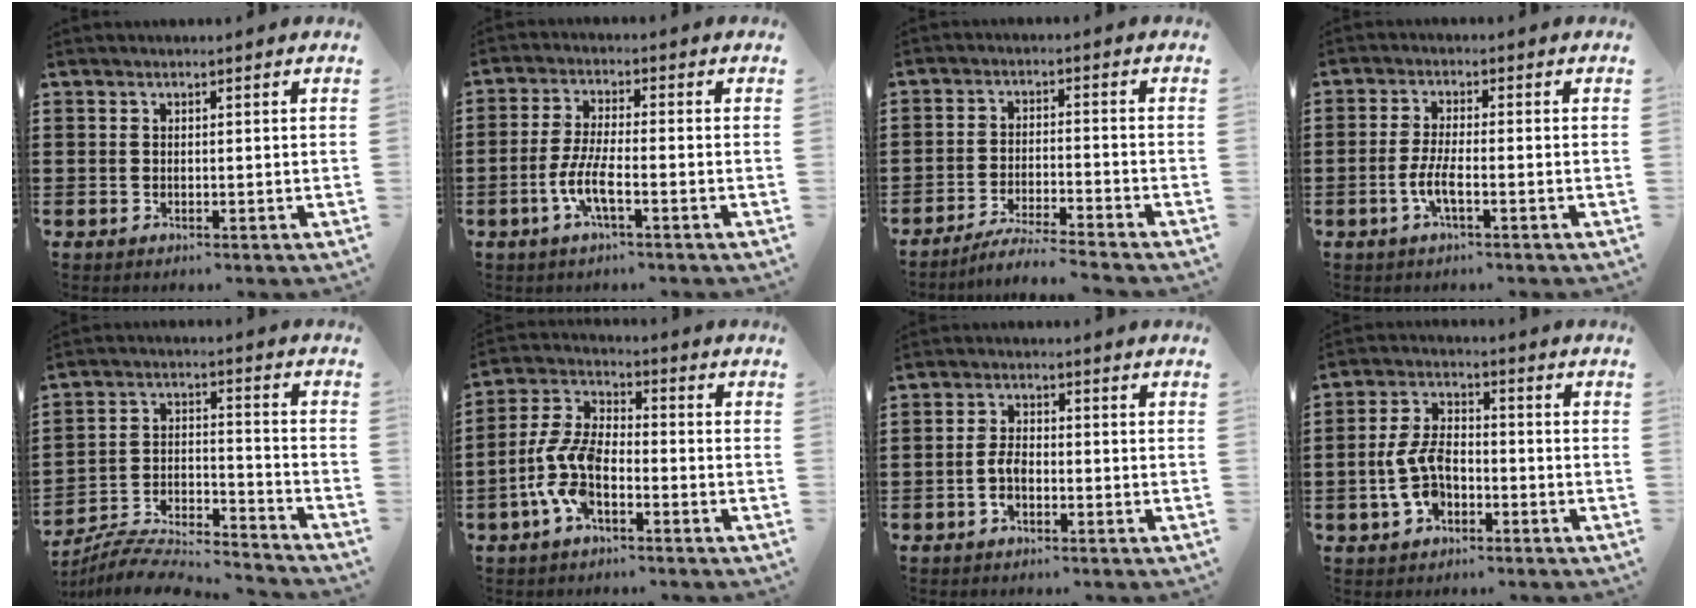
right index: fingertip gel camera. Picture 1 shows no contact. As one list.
[{"total": 5.7, "force": [-2.5, 0.8, 5.0], "torque": [-0.120, -0.018, -0.053]}, {"total": 4.4, "force": [-4.2, -0.4, 1.1], "torque": [-0.028, -0.008, -0.086]}, {"total": 4.1, "force": [-1.6, 0.6, 3.8], "torque": [-0.086, -0.010, -0.033]}, {"total": 6.7, "force": [-6.4, 1.1, 1.5], "torque": [-0.030, -0.001, -0.130]}, {"total": 8.9, "force": [-3.5, 4.1, 7.0], "torque": [-0.185, -0.009, -0.074]}, {"total": 3.3, "force": [-1.3, 1.4, 2.6], "torque": [-0.065, -0.004, -0.028]}, {"total": 7.2, "force": [-2.4, 4.1, 5.3], "torque": [-0.137, -0.003, -0.053]}]